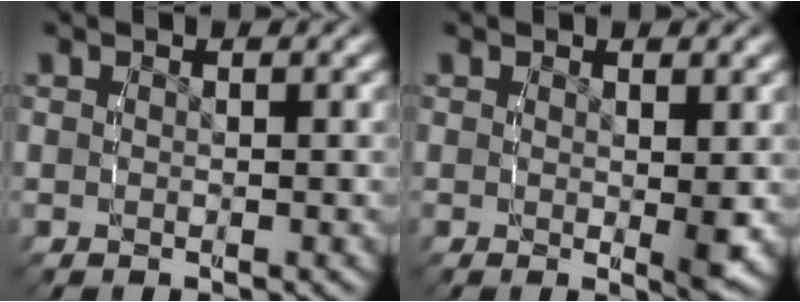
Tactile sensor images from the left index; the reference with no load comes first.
{"total": 1.4, "force": [0.5, -0.2, 1.2], "torque": [-0.008, -0.005, 0.006]}